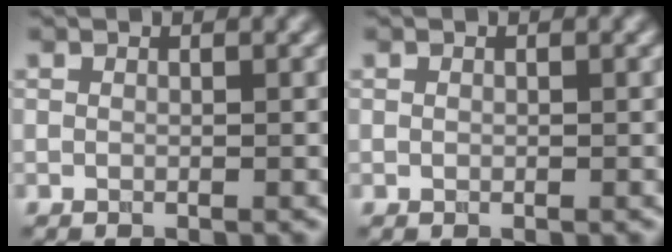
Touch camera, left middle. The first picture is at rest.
{"total": 0.0}